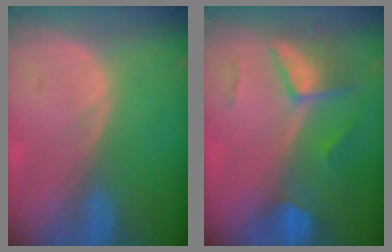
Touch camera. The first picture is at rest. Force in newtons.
{"total": 7.4, "press": 6.6, "slide": 3.5}